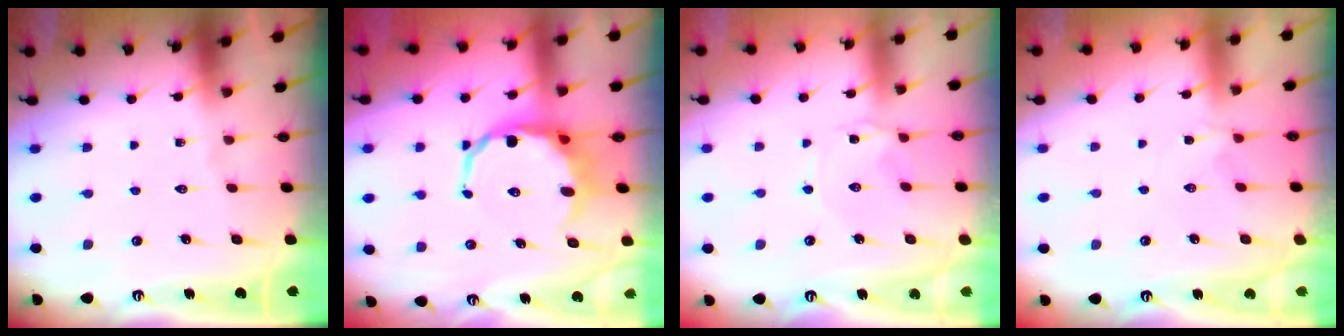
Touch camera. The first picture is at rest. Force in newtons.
{"total": 9.7, "press": 9.3, "slide": 2.7}
{"total": 3.0, "press": 2.9, "slide": 0.4}
{"total": 1.5, "press": 1.4, "slide": 0.6}